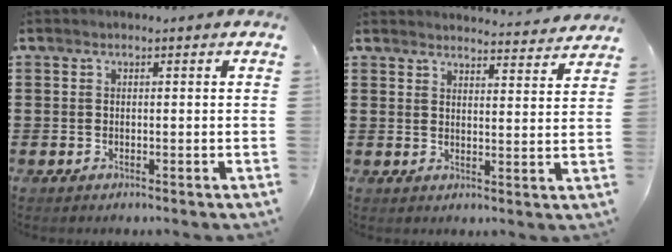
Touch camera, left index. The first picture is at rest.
{"total": 3.5, "force": [3.5, -0.2, 0.1], "torque": [-0.008, -0.026, 0.060]}